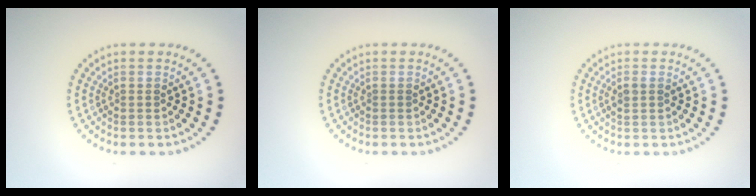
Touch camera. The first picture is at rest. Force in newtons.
{"total": 0.0}
{"total": 0.9, "press": 0.9, "slide": 0.2}